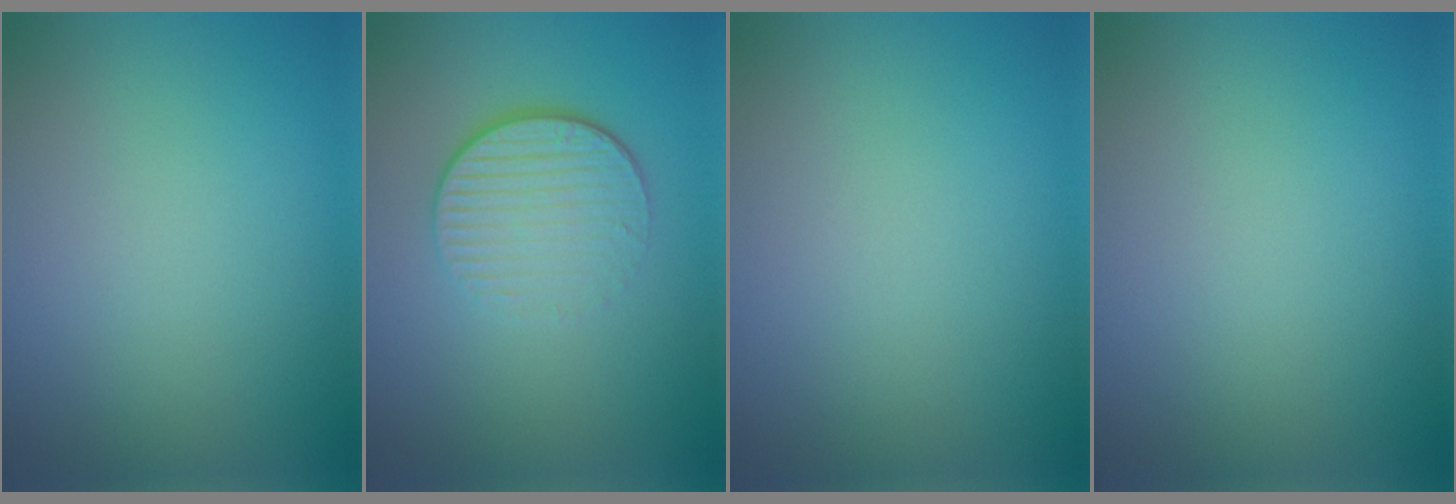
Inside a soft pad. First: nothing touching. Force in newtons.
{"total": 4.3, "press": 2.7, "slide": 3.4}
{"total": 0.0}
{"total": 0.0}